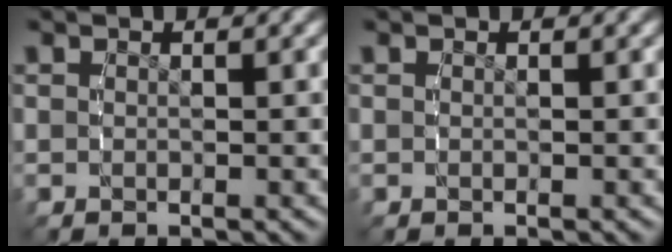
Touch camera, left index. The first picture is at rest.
{"total": 0.0}